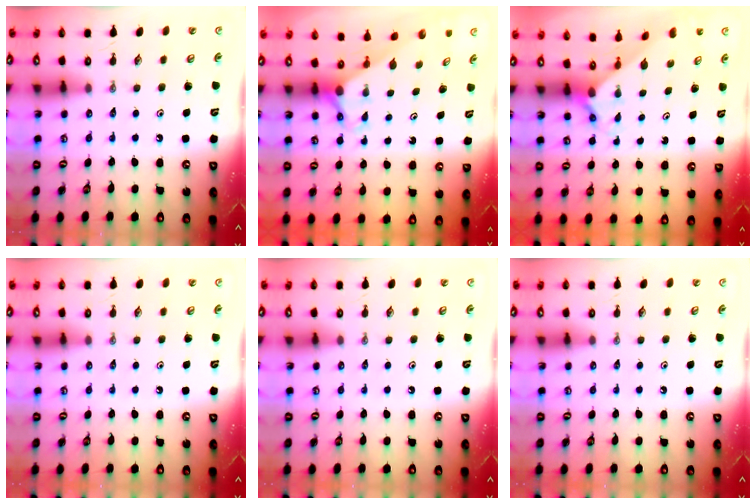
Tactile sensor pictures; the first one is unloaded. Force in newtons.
{"total": 2.8, "press": 2.8, "slide": 0.0}
{"total": 1.2, "press": 1.2, "slide": 0.1}
{"total": 0.0}
{"total": 0.0}
{"total": 0.0}